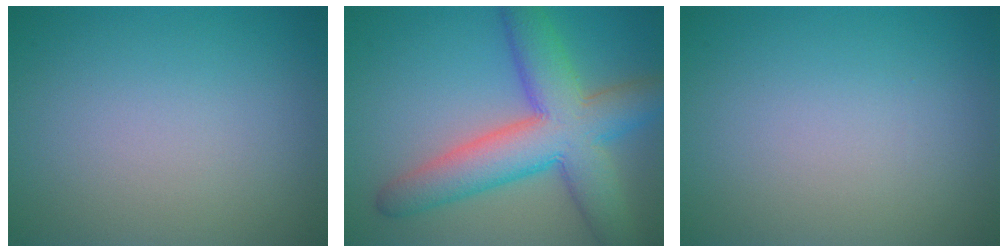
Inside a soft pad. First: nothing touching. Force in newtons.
{"total": 9.3, "press": 9.3, "slide": 0.3}
{"total": 0.0}